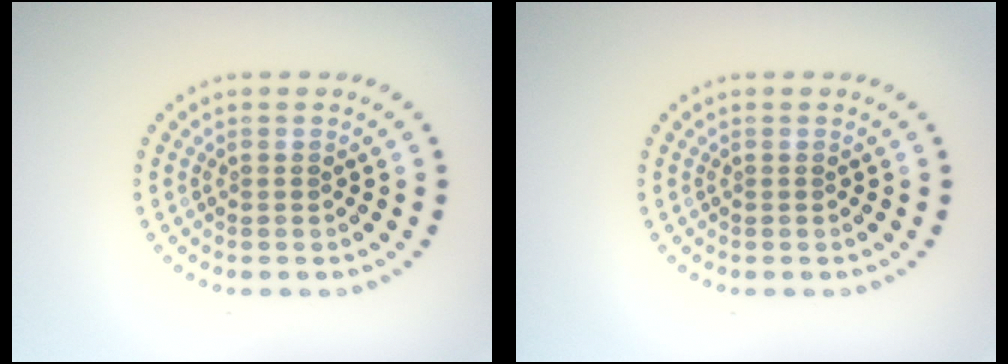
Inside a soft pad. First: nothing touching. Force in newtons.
{"total": 0.0}